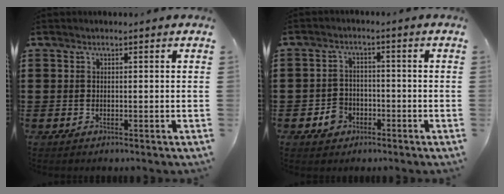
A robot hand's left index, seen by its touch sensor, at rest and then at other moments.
{"total": 3.7, "force": [-2.0, 2.8, 1.3], "torque": [-0.035, 0.004, -0.040]}